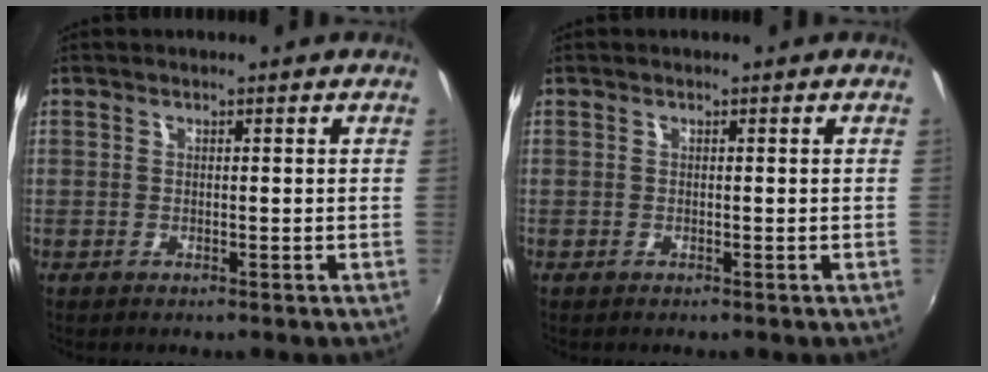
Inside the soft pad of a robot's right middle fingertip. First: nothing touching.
{"total": 0.0}